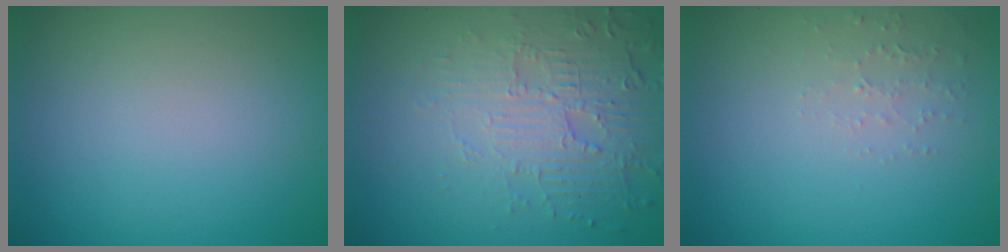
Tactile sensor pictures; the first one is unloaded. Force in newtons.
{"total": 5.7, "press": 3.7, "slide": 4.3}
{"total": 1.3, "press": 1.3, "slide": 0.4}